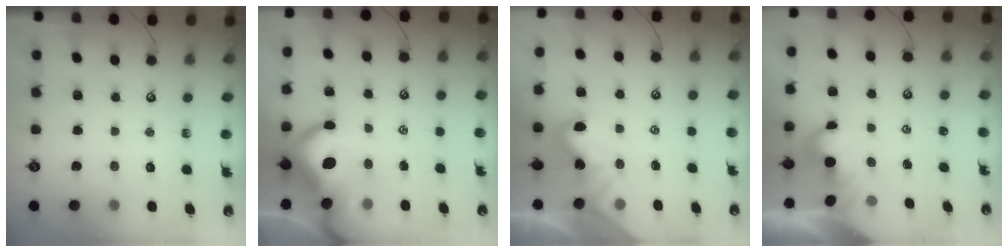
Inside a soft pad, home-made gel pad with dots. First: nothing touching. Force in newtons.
{"total": 11.7, "press": 11.5, "slide": 2.0}
{"total": 1.8, "press": 1.8, "slide": 0.5}
{"total": 2.0, "press": 2.0, "slide": 0.4}